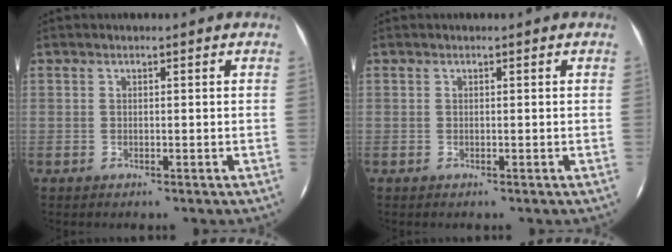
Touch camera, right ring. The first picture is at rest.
{"total": 0.0}